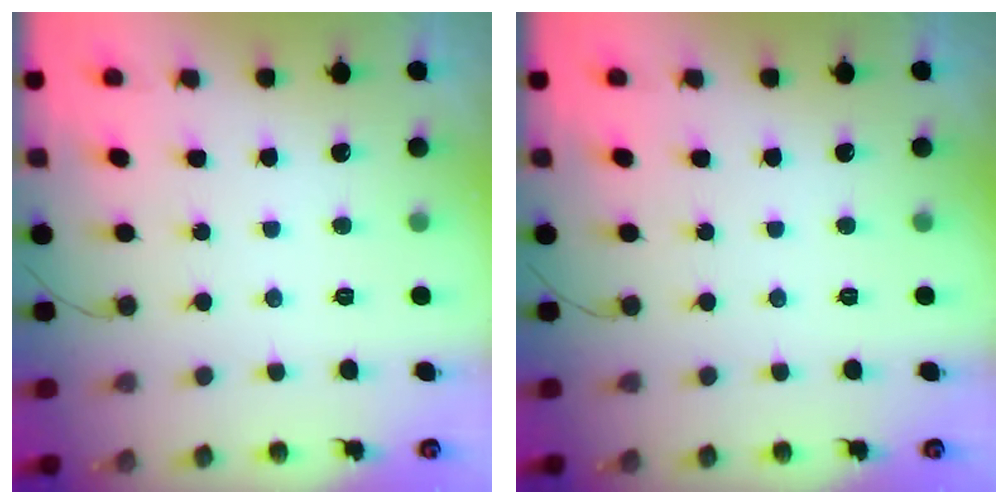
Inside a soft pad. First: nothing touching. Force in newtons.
{"total": 0.0}